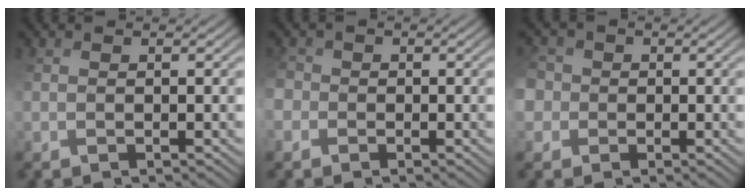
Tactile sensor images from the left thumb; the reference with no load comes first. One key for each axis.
{"total": 2.7, "fx": -1.0, "fy": 2.4, "fz": 0.6, "tx": -0.024, "ty": 0.006, "tz": -0.024}
{"total": 4.8, "fx": -0.8, "fy": 4.5, "fz": 1.4, "tx": -0.061, "ty": 0.010, "tz": -0.032}